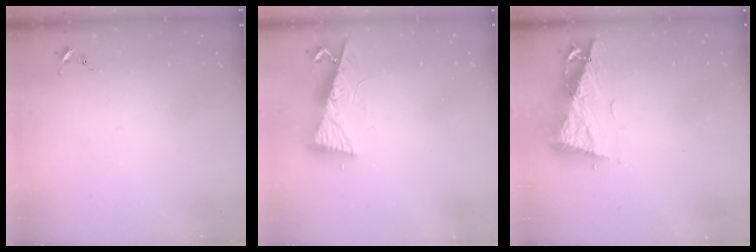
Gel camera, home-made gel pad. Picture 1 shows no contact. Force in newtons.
{"total": 9.0, "press": 9.0, "slide": 1.1}
{"total": 10.4, "press": 10.3, "slide": 1.4}